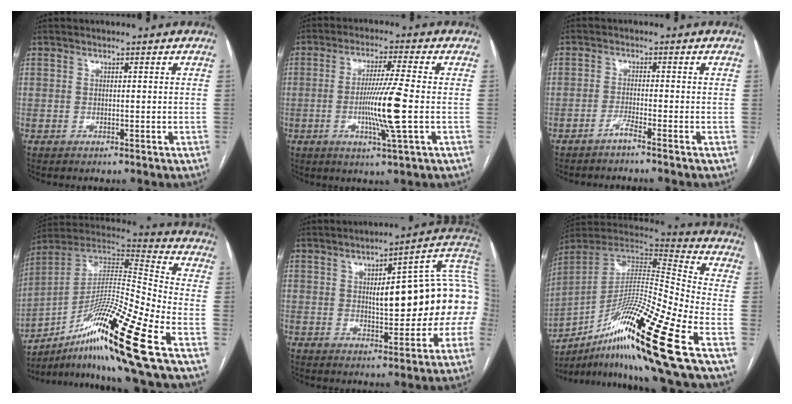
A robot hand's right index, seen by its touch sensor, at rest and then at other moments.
{"total": 9.2, "force": [-1.6, -1.1, 9.0], "torque": [-0.169, -0.014, -0.030]}
{"total": 2.1, "force": [-1.7, -0.8, 0.9], "torque": [-0.021, 0.002, -0.036]}
{"total": 22.2, "force": [-11.7, -0.2, 18.9], "torque": [-0.321, -0.005, -0.204]}
{"total": 19.2, "force": [1.0, 5.0, 18.5], "torque": [-0.221, 0.040, 0.019]}
{"total": 24.8, "force": [-12.8, 0.0, 21.2], "torque": [-0.353, -0.016, -0.223]}